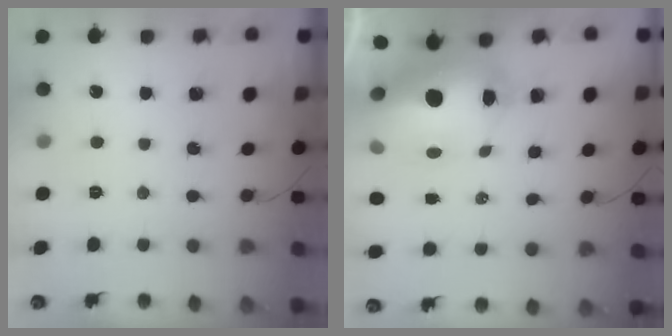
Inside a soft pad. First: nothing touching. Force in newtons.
{"total": 17.9, "press": 17.5, "slide": 3.8}